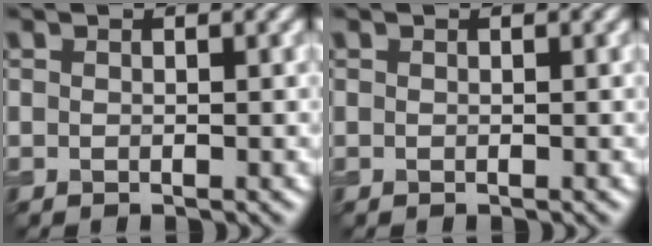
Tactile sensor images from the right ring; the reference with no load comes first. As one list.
[{"total": 0.0}]